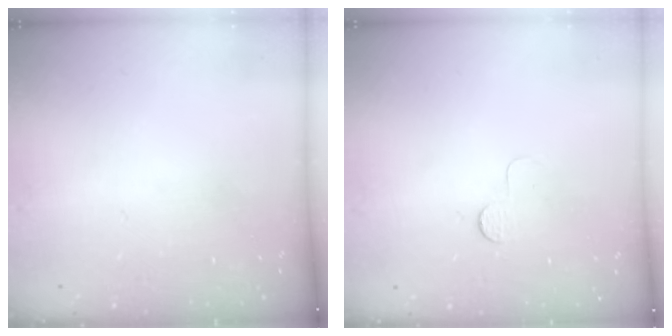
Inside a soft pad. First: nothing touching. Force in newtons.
{"total": 3.2, "press": 3.1, "slide": 0.3}